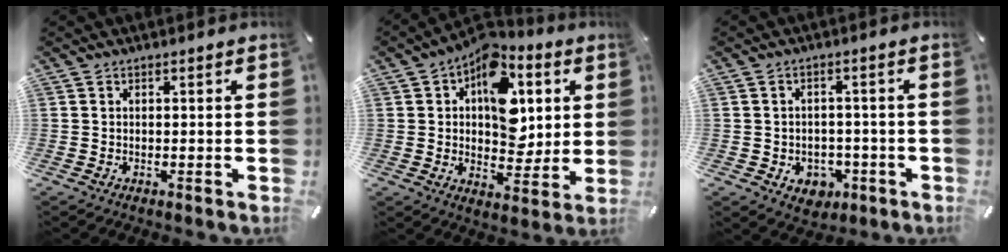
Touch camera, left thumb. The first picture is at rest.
{"total": 16.1, "force": [4.6, 10.9, 10.9], "torque": [-0.143, -0.030, 0.081]}
{"total": 5.2, "force": [-1.6, 4.6, 2.0], "torque": [-0.021, 0.010, -0.028]}